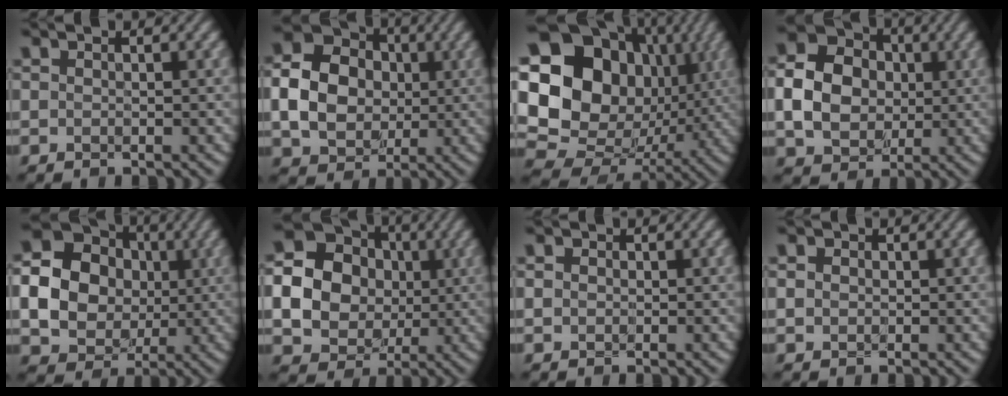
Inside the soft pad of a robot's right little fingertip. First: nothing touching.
{"total": 8.9, "force": [-0.4, 7.6, 4.6], "torque": [-0.100, 0.011, -0.007]}
{"total": 21.3, "force": [3.4, 18.1, 10.6], "torque": [-0.231, 0.020, 0.057]}
{"total": 7.3, "force": [-0.6, 6.2, 3.8], "torque": [-0.086, 0.005, -0.008]}
{"total": 16.7, "force": [1.5, 15.5, 6.1], "torque": [-0.165, 0.016, 0.011]}
{"total": 18.4, "force": [1.9, 17.2, 6.3], "torque": [-0.165, 0.010, 0.012]}
{"total": 0.5, "force": [0.0, 0.5, -0.1], "torque": [-0.005, -0.001, 0.004]}
{"total": 0.8, "force": [0.1, 0.8, 0.1], "torque": [-0.011, 0.000, 0.005]}